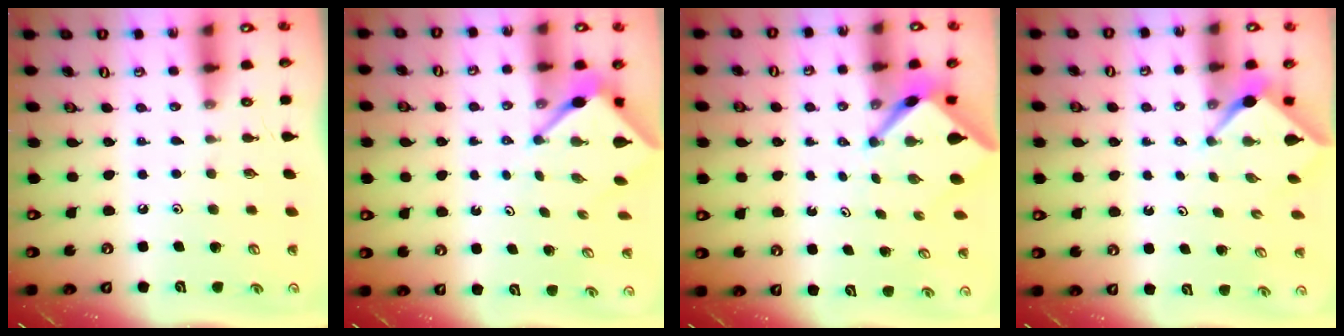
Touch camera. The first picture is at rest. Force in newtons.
{"total": 4.2, "press": 4.2, "slide": 0.4}
{"total": 3.8, "press": 3.8, "slide": 0.2}
{"total": 2.5, "press": 2.4, "slide": 0.3}